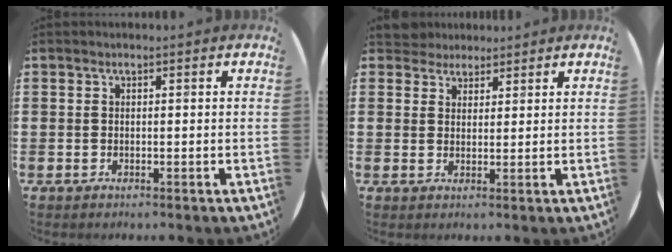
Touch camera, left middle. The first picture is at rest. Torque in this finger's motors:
{"motor_torque": [-0.29, -0.30, 0.01, 0.01]}